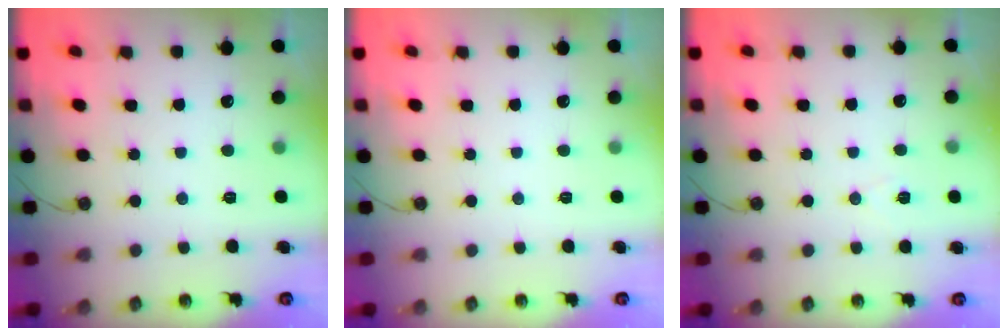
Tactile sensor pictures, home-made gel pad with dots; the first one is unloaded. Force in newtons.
{"total": 0.0}
{"total": 5.9, "press": 4.0, "slide": 4.4}